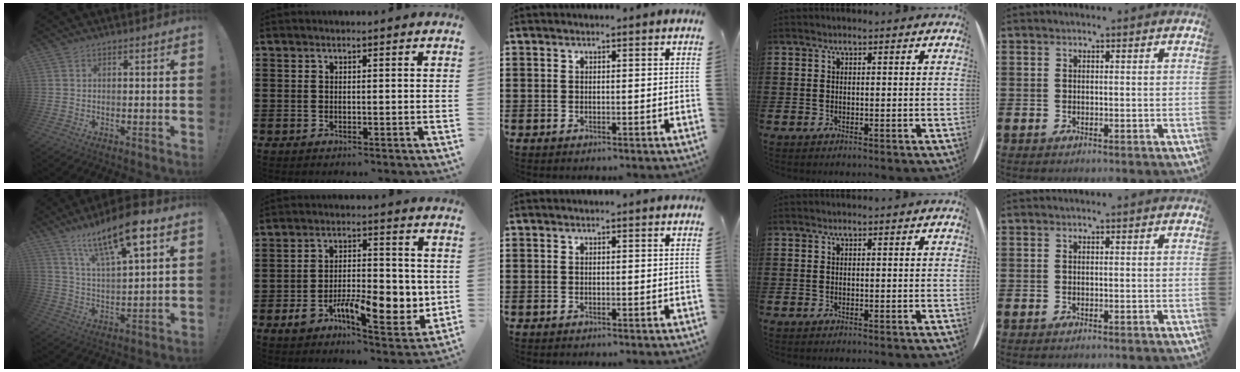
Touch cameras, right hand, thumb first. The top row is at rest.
{"thumb": {"total": 16.6, "force": [9.7, 4.9, 12.5], "torque": [-0.202, -0.049, 0.155]}, "index": {"total": 11.6, "force": [-3.4, 5.7, 9.5], "torque": [-0.155, 0.005, -0.054]}}